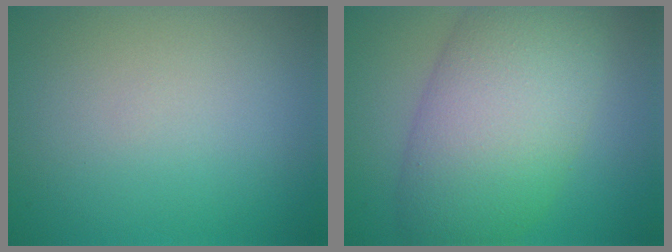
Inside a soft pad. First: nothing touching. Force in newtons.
{"total": 10.3, "press": 10.3, "slide": 0.3}